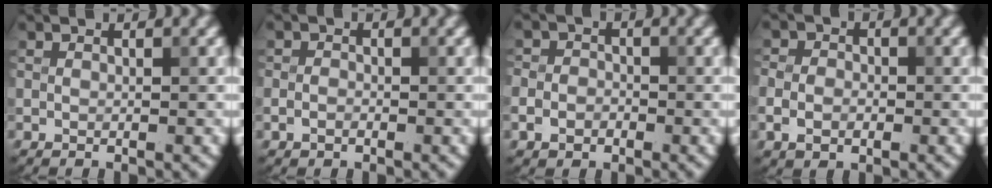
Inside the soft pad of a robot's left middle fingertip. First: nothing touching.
{"total": 1.3, "force": [-0.6, 0.9, 0.6], "torque": [-0.009, 0.002, -0.016]}
{"total": 2.5, "force": [-1.0, 2.0, 1.0], "torque": [-0.013, 0.001, -0.025]}
{"total": 2.9, "force": [-0.9, 2.2, 1.7], "torque": [-0.029, -0.001, -0.025]}